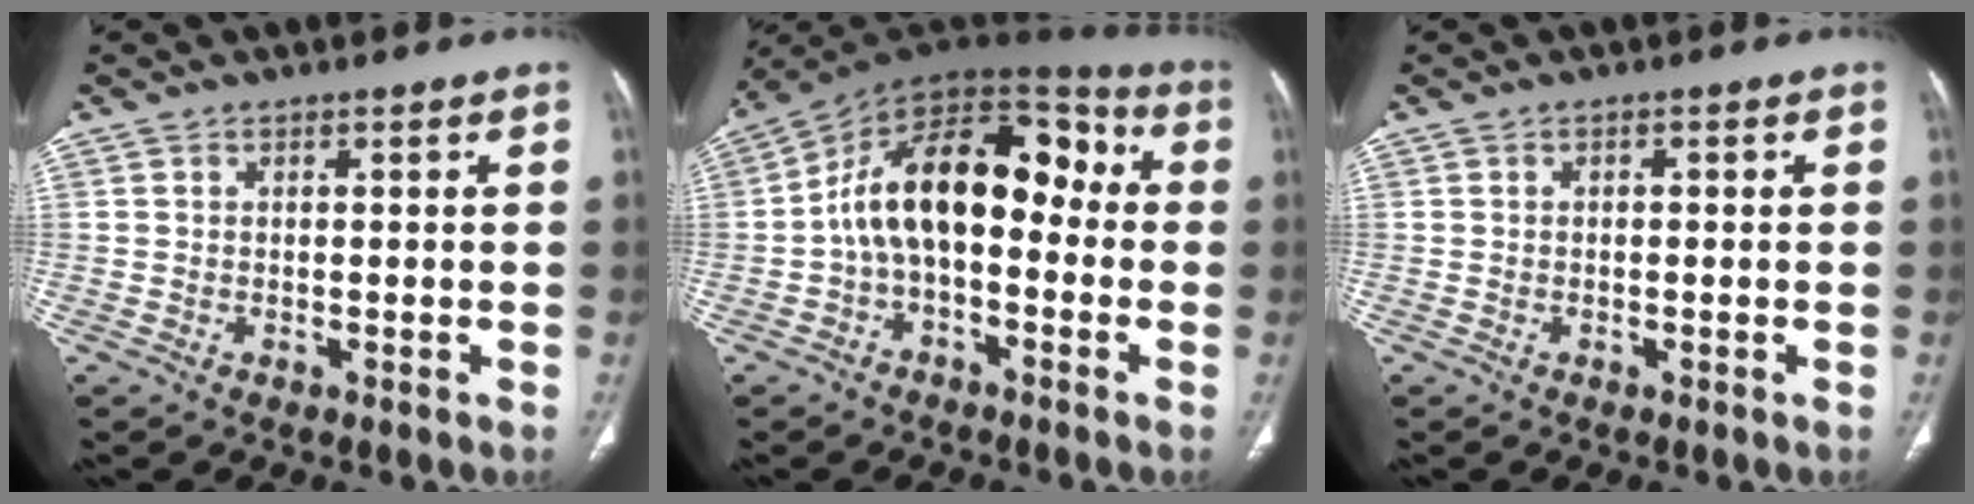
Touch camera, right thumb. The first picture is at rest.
{"total": 16.9, "force": [-1.1, 10.0, 13.5], "torque": [-0.190, 0.067, -0.033]}
{"total": 0.5, "force": [0.0, 0.3, 0.4], "torque": [-0.008, 0.001, 0.000]}